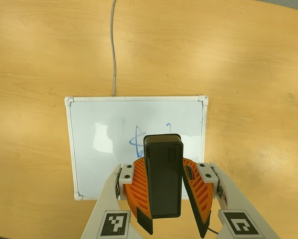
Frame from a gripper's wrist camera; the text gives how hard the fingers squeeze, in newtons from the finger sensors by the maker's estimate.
{"total": 6.2, "left": 6.7, "right": 5.6}